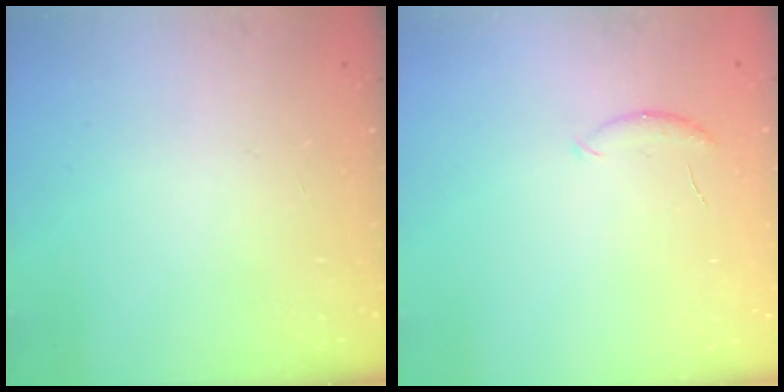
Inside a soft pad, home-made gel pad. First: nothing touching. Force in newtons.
{"total": 6.2, "press": 6.1, "slide": 0.9}